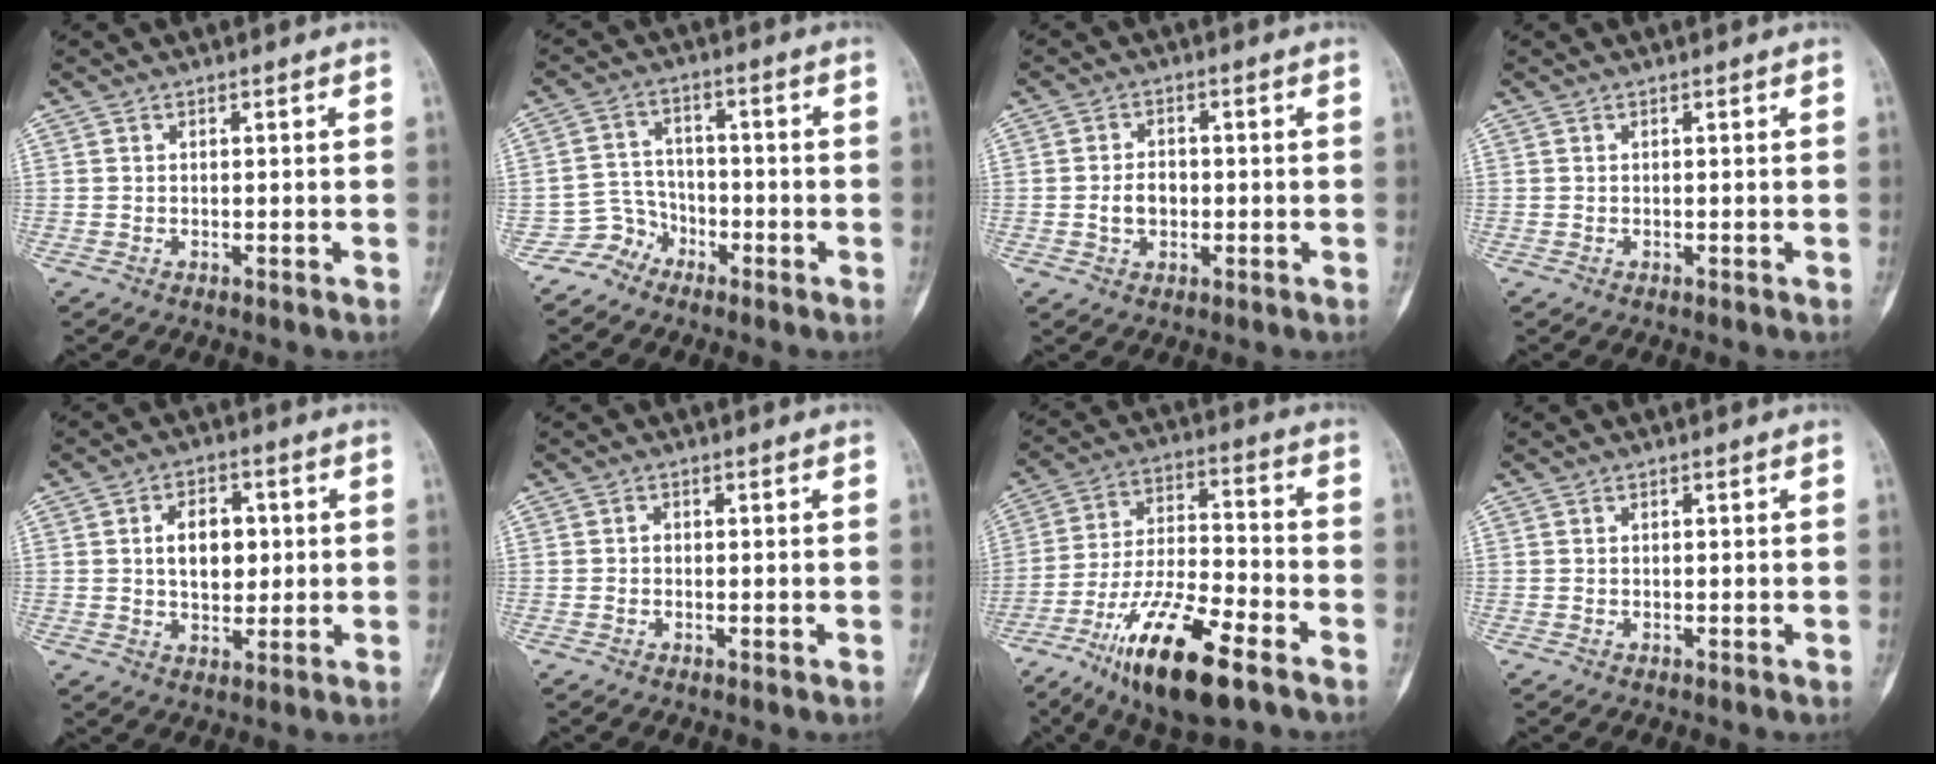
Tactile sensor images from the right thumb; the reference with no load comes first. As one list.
[{"total": 5.0, "force": [-3.6, 3.3, -0.7], "torque": [0.045, 0.039, -0.078]}, {"total": 4.1, "force": [-0.6, 3.0, 2.7], "torque": [-0.036, 0.009, -0.012]}, {"total": 0.0}, {"total": 8.3, "force": [1.1, 5.4, 6.2], "torque": [-0.069, -0.001, 0.018]}, {"total": 0.8, "force": [-0.1, 0.6, 0.6], "torque": [-0.004, 0.000, -0.005]}, {"total": 18.6, "force": [-10.9, 5.4, 14.1], "torque": [-0.263, 0.050, -0.195]}, {"total": 0.0}]